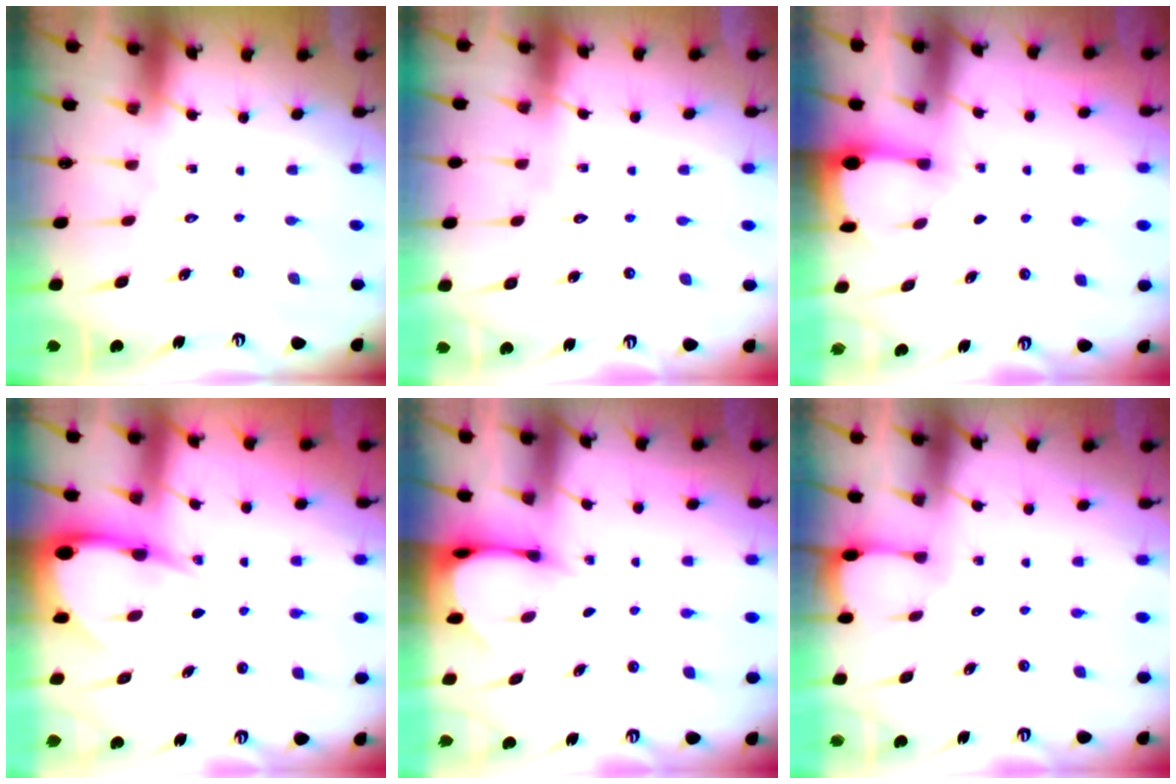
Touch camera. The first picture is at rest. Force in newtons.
{"total": 4.3, "press": 4.3, "slide": 0.4}
{"total": 2.0, "press": 2.0, "slide": 0.4}
{"total": 7.8, "press": 7.8, "slide": 0.7}
{"total": 3.1, "press": 3.1, "slide": 0.2}
{"total": 2.3, "press": 2.3, "slide": 0.3}